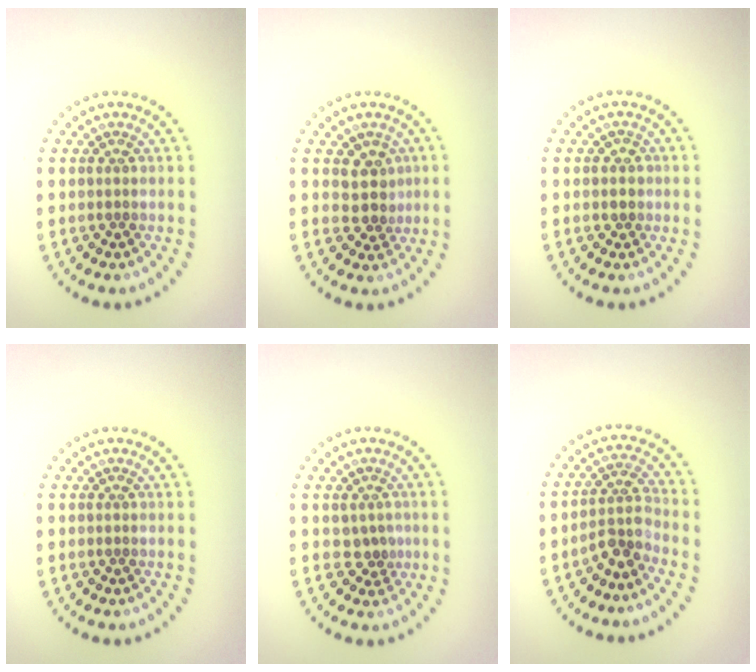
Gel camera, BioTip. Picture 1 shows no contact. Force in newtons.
{"total": 2.6, "press": 2.1, "slide": 1.6}
{"total": 0.9, "press": 0.7, "slide": 0.6}
{"total": 0.0}
{"total": 1.5, "press": 1.2, "slide": 0.9}
{"total": 2.7, "press": 2.0, "slide": 1.9}